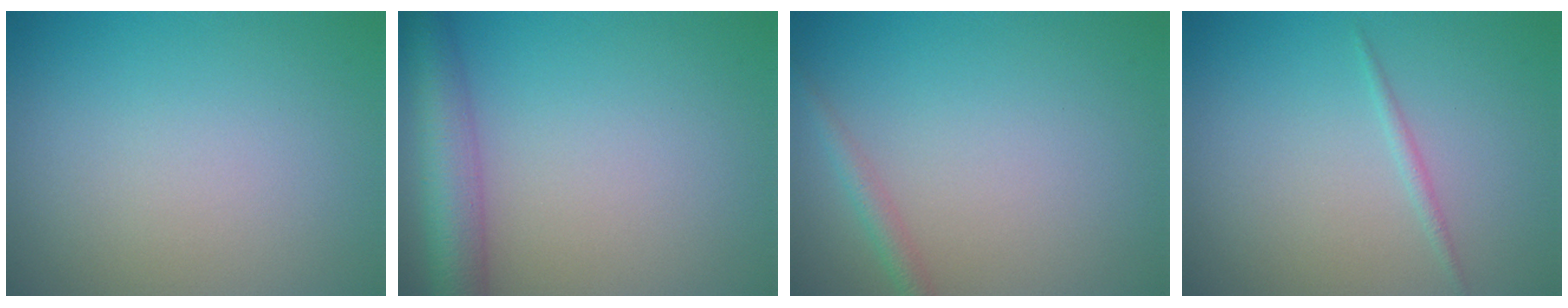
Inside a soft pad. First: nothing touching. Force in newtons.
{"total": 5.0, "press": 5.0, "slide": 0.2}
{"total": 1.5, "press": 1.5, "slide": 0.1}
{"total": 0.8, "press": 0.8, "slide": 0.0}